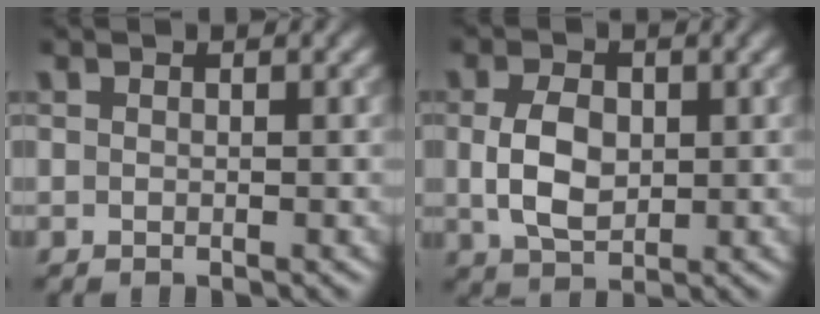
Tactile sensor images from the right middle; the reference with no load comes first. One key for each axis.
{"total": 4.2, "fx": 0.1, "fy": 2.8, "fz": 3.2, "tx": -0.069, "ty": 0.000, "tz": 0.003}